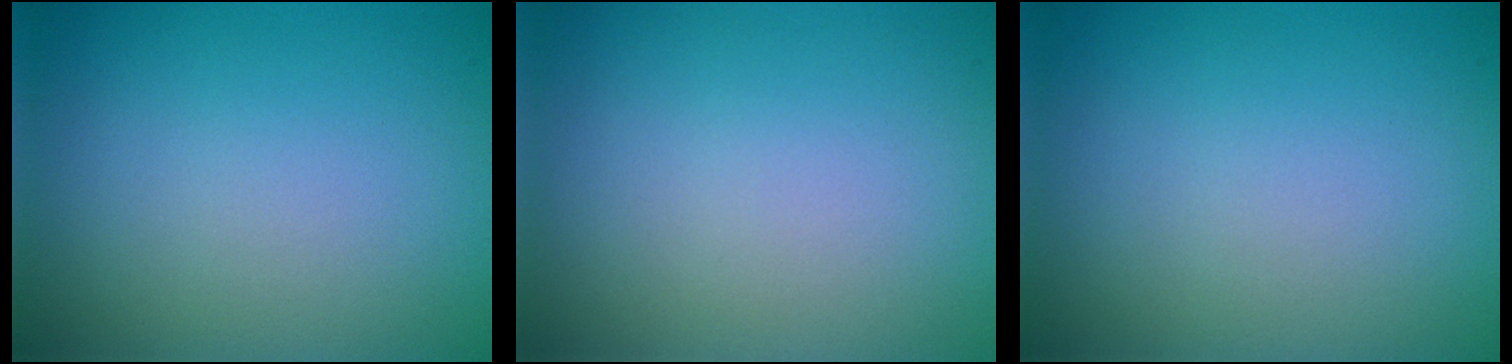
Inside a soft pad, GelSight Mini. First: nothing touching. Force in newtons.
{"total": 0.0}
{"total": 0.0}